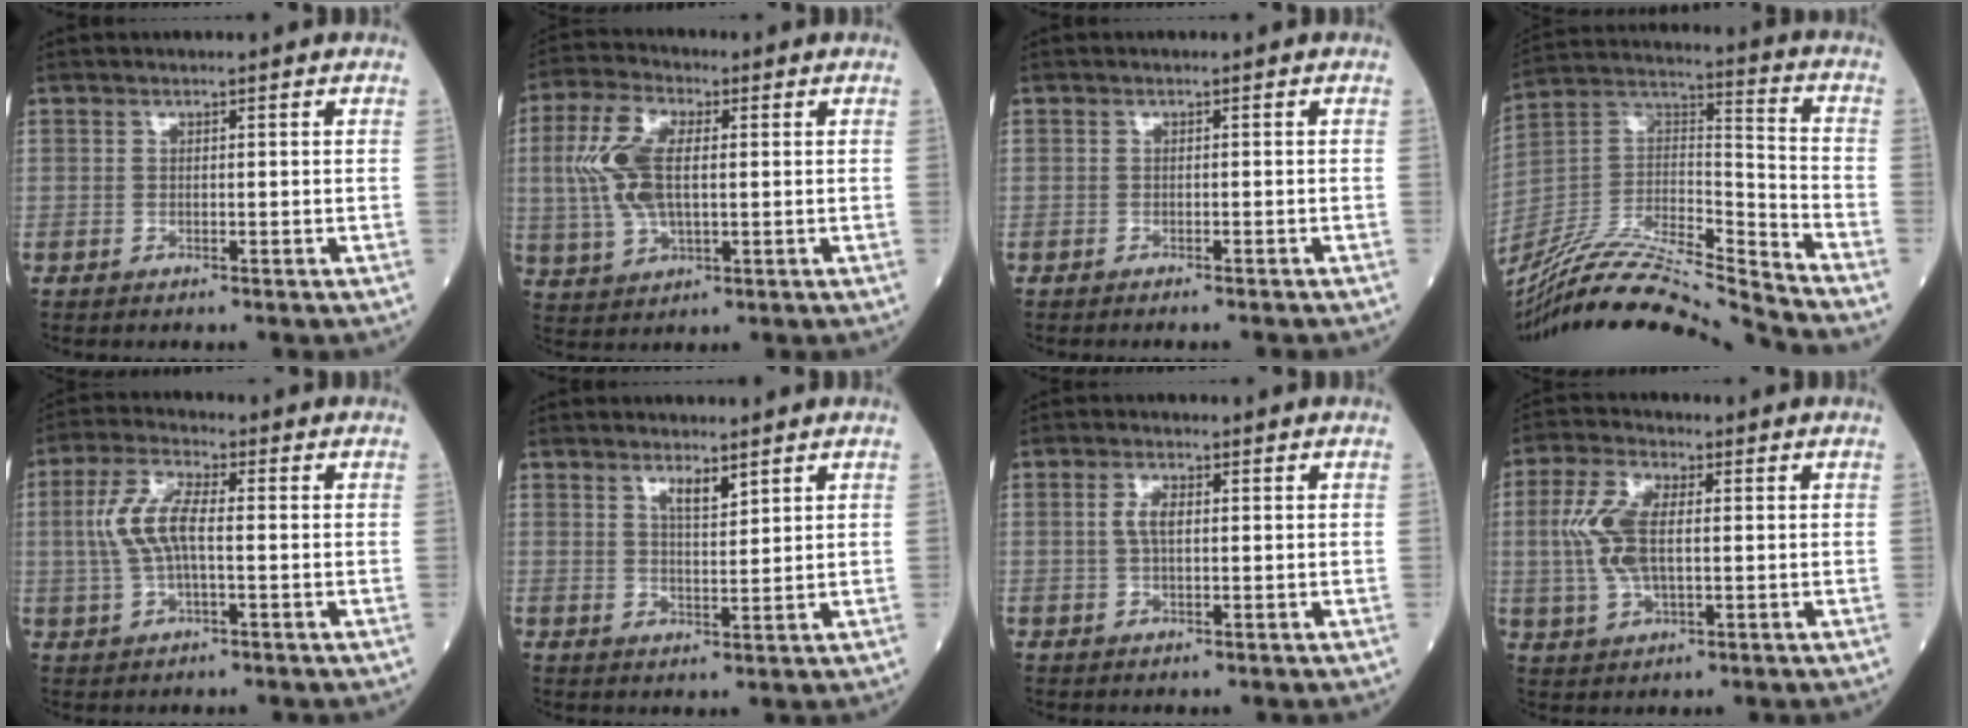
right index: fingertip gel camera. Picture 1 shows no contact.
{"total": 9.8, "force": [1.1, 4.2, 8.7], "torque": [-0.209, 0.015, 0.025]}
{"total": 2.8, "force": [-2.5, 0.0, 1.1], "torque": [-0.016, -0.003, -0.032]}
{"total": 22.6, "force": [-20.9, -0.7, 8.5], "torque": [-0.193, 0.002, -0.371]}
{"total": 7.1, "force": [0.1, 2.2, 6.8], "torque": [-0.156, 0.015, 0.002]}
{"total": 3.0, "force": [2.1, 0.7, 2.1], "torque": [-0.037, -0.004, 0.039]}
{"total": 2.6, "force": [0.3, 1.0, 2.4], "torque": [-0.049, 0.007, 0.006]}
{"total": 8.3, "force": [0.6, 3.4, 7.5], "torque": [-0.180, 0.011, 0.015]}